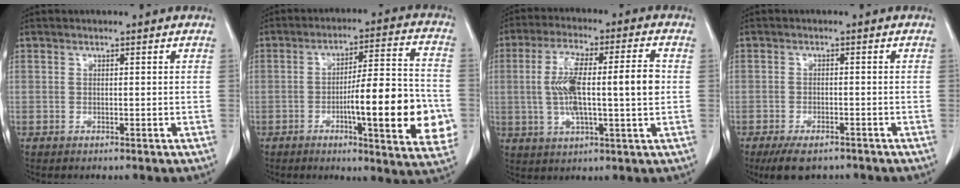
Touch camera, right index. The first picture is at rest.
{"total": 17.9, "force": [-4.2, 2.6, 17.2], "torque": [-0.207, 0.010, -0.053]}
{"total": 13.4, "force": [0.5, 2.1, 13.2], "torque": [-0.241, 0.019, 0.007]}
{"total": 6.0, "force": [-4.7, 2.3, 3.0], "torque": [-0.048, -0.006, -0.071]}